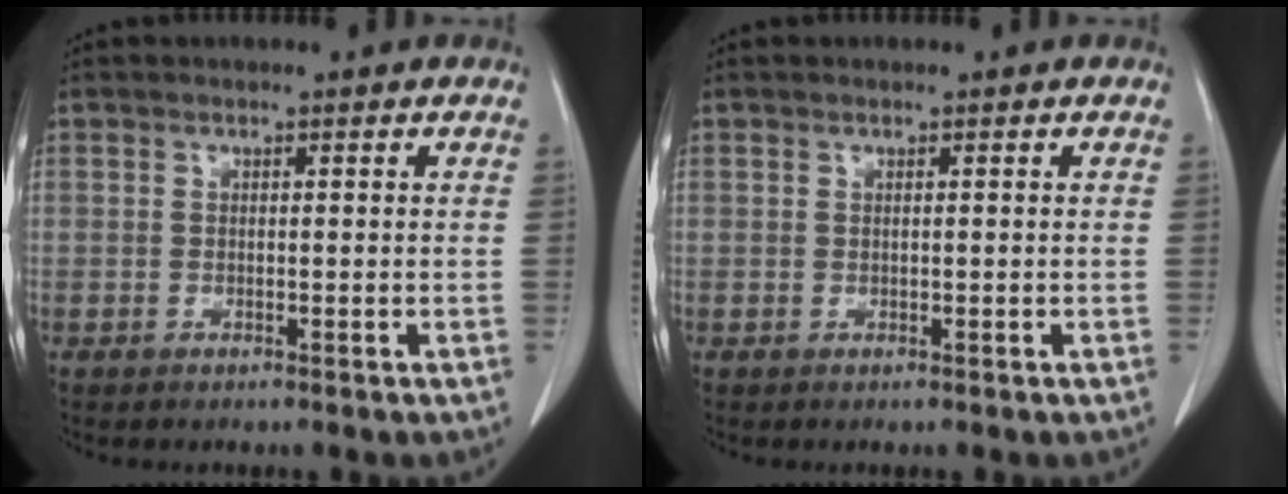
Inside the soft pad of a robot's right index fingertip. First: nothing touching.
{"total": 0.0}